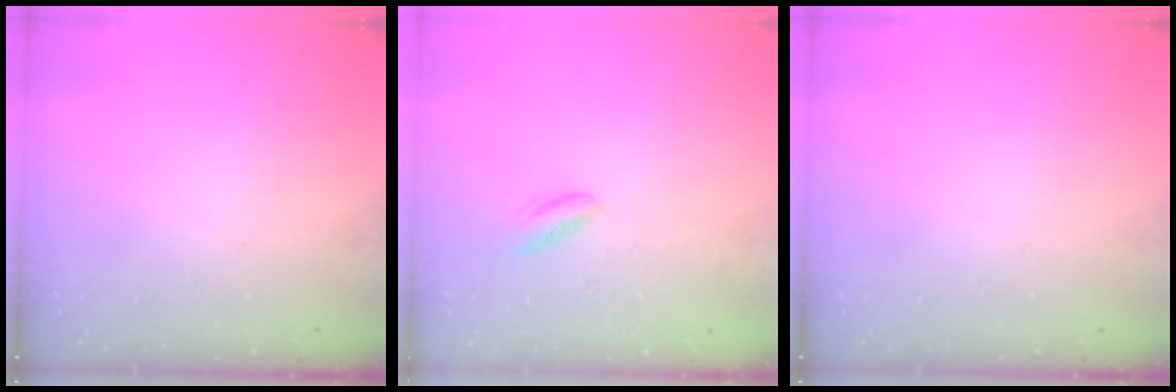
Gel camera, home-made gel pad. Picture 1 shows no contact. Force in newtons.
{"total": 2.4, "press": 2.4, "slide": 0.2}
{"total": 0.0}